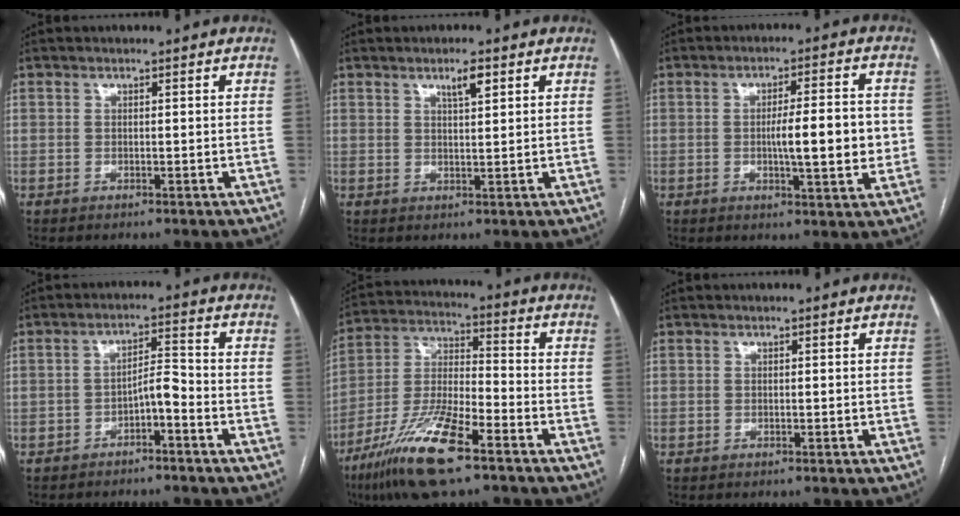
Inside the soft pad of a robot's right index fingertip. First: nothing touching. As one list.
[{"total": 2.9, "force": [1.7, 0.4, 2.3], "torque": [-0.041, -0.001, 0.029]}, {"total": 9.0, "force": [-0.6, 1.4, 8.9], "torque": [-0.135, 0.003, -0.011]}, {"total": 3.9, "force": [-2.3, 0.9, 3.1], "torque": [-0.051, 0.012, -0.036]}, {"total": 15.5, "force": [-9.5, 3.0, 11.8], "torque": [-0.248, -0.022, -0.177]}, {"total": 0.0}]